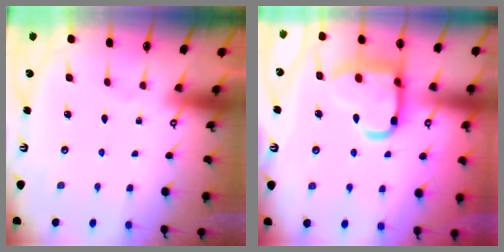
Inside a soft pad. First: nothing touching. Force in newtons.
{"total": 18.5, "press": 18.5, "slide": 1.7}